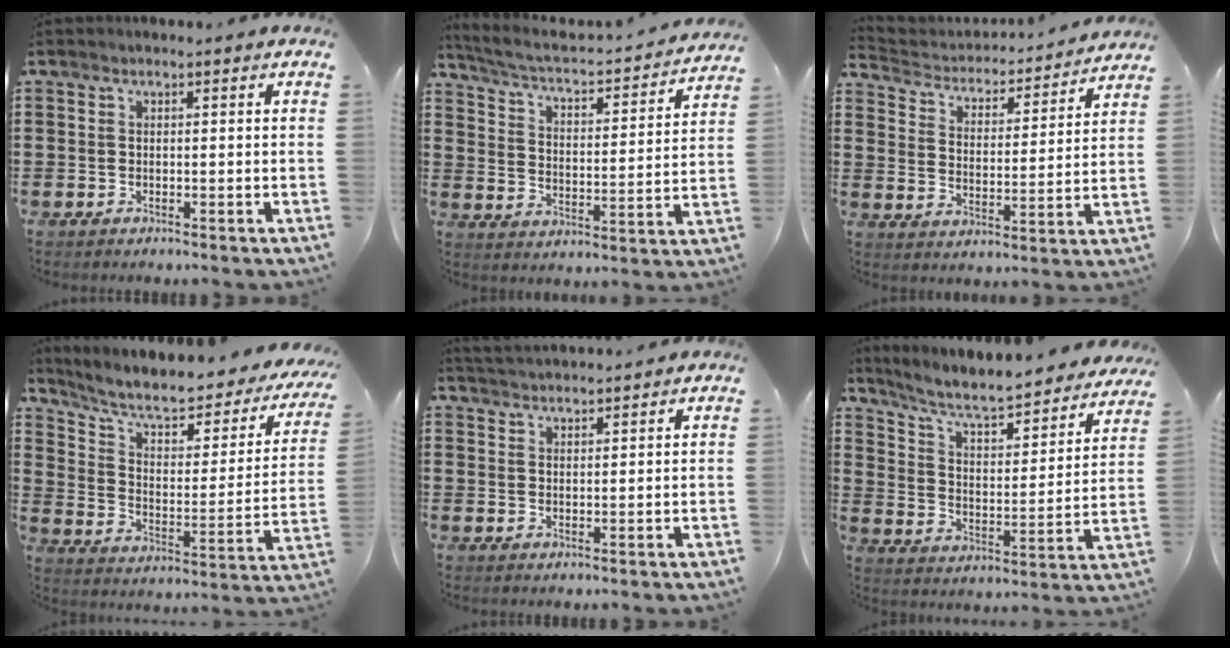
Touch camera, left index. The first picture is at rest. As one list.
[{"total": 2.9, "force": [2.6, 0.3, 1.2], "torque": [-0.043, -0.030, 0.033]}, {"total": 2.8, "force": [2.7, 0.6, -0.1], "torque": [-0.020, -0.028, 0.037]}, {"total": 7.8, "force": [5.9, 2.2, 4.6], "torque": [-0.107, -0.039, 0.097]}, {"total": 2.6, "force": [2.5, -0.3, -0.1], "torque": [-0.004, -0.006, 0.048]}, {"total": 6.1, "force": [5.2, 1.0, 3.1], "torque": [-0.083, -0.042, 0.082]}]